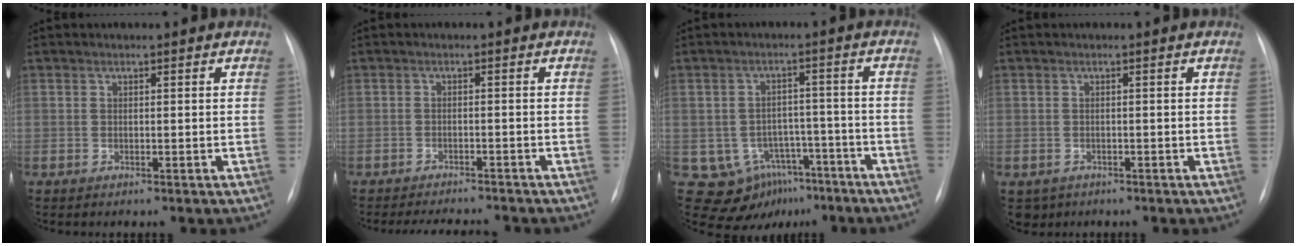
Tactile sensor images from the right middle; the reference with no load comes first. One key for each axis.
{"total": 7.4, "fx": -7.0, "fy": 1.1, "fz": 2.2, "tx": -0.029, "ty": -0.002, "tz": -0.093}
{"total": 9.1, "fx": -4.8, "fy": 7.4, "fz": 2.1, "tx": -0.027, "ty": 0.024, "tz": -0.057}
{"total": 2.6, "fx": -1.6, "fy": 2.1, "fz": 0.4, "tx": -0.002, "ty": 0.002, "tz": -0.020}